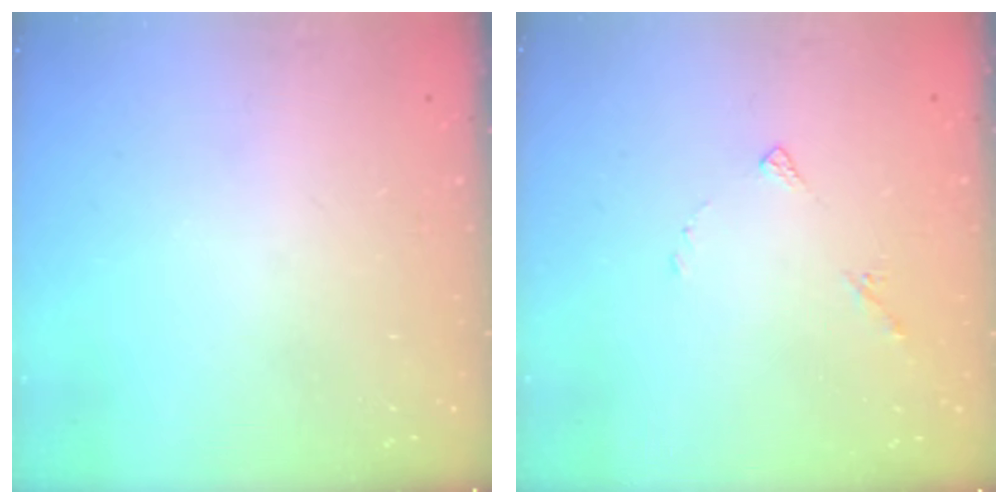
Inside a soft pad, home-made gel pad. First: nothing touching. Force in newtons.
{"total": 4.9, "press": 4.9, "slide": 0.5}